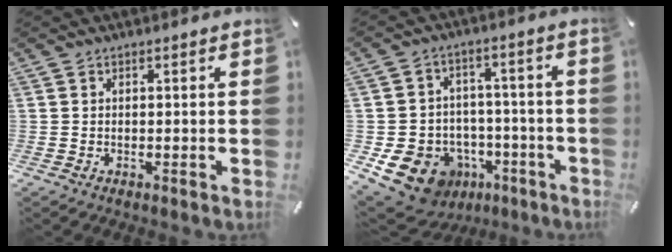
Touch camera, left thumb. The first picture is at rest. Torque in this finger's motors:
{"motor_torque": [-0.03, 1.21, 0.36, -0.10, 0.14]}